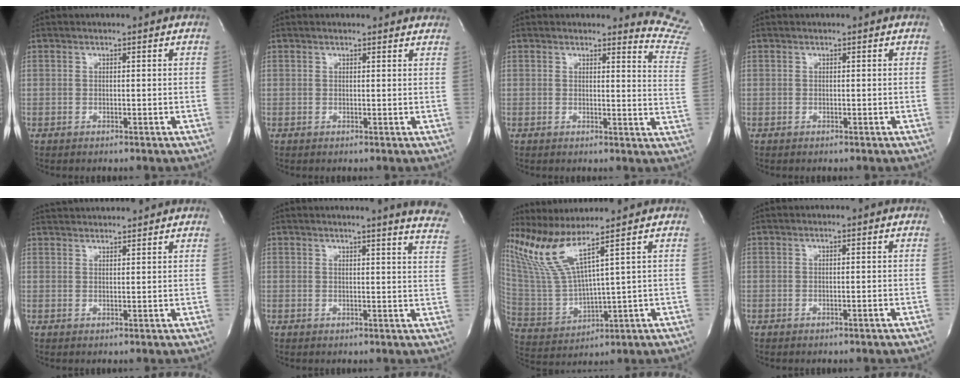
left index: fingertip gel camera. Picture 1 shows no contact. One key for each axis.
{"total": 4.4, "fx": 4.1, "fy": 1.2, "fz": 1.1, "tx": -0.011, "ty": 0.010, "tz": 0.033}
{"total": 8.9, "fx": 8.9, "fy": -0.5, "fz": -0.6, "tx": 0.021, "ty": -0.129, "tz": 0.059}
{"total": 0.0}
{"total": 7.3, "fx": 7.1, "fy": 0.5, "fz": 1.7, "tx": -0.033, "ty": 0.037, "tz": 0.103}
{"total": 10.6, "fx": 9.5, "fy": -0.5, "fz": 4.7, "tx": -0.048, "ty": -0.058, "tz": 0.080}
{"total": 8.2, "fx": 6.1, "fy": -1.8, "fz": 5.2, "tx": -0.128, "ty": -0.006, "tz": 0.142}
{"total": 1.2, "fx": -0.8, "fy": -0.3, "fz": 0.9, "tx": -0.017, "ty": 0.000, "tz": -0.005}